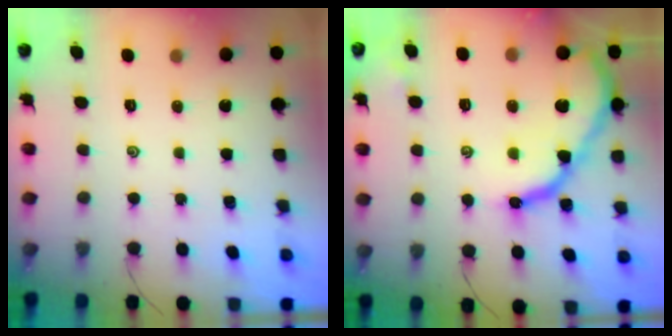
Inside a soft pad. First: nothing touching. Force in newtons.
{"total": 15.8, "press": 15.7, "slide": 1.4}